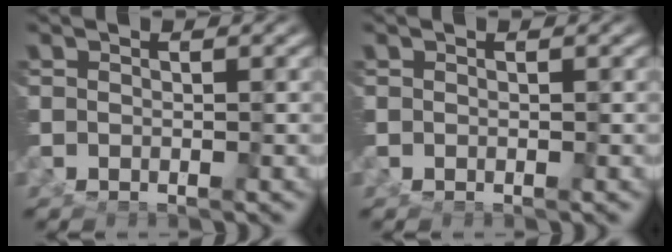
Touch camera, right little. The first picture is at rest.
{"total": 0.0}